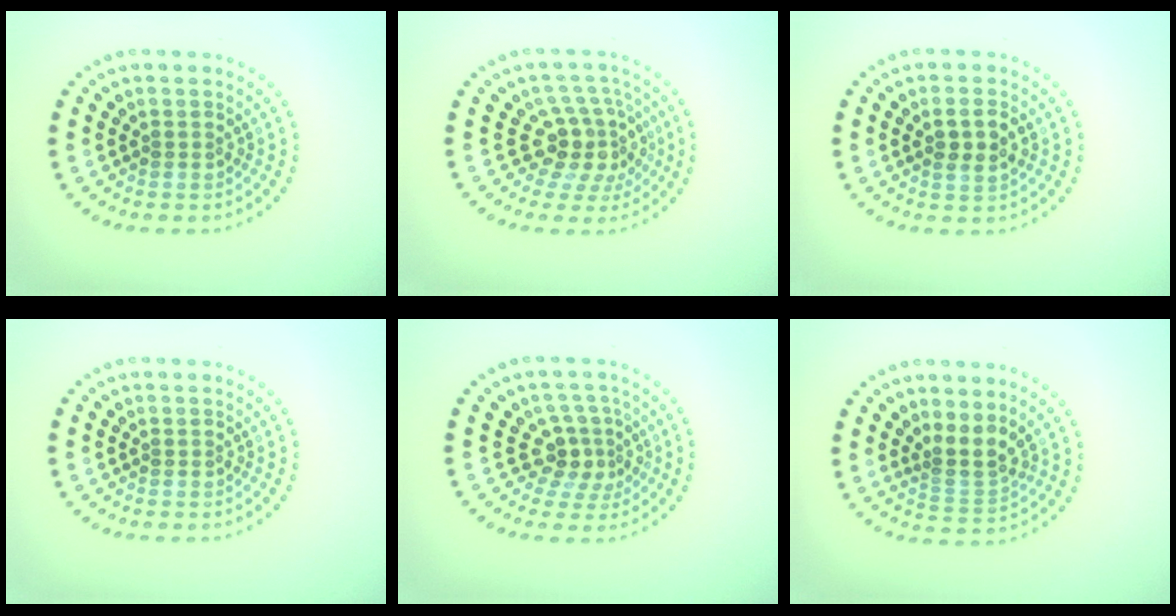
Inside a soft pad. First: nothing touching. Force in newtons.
{"total": 4.0, "press": 3.0, "slide": 2.6}
{"total": 2.4, "press": 2.3, "slide": 0.7}
{"total": 0.0}
{"total": 3.1, "press": 2.4, "slide": 2.0}
{"total": 2.7, "press": 1.9, "slide": 1.9}